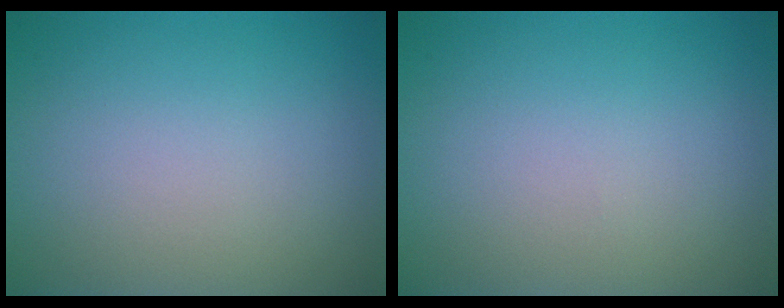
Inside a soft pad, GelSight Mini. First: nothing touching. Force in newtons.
{"total": 0.0}